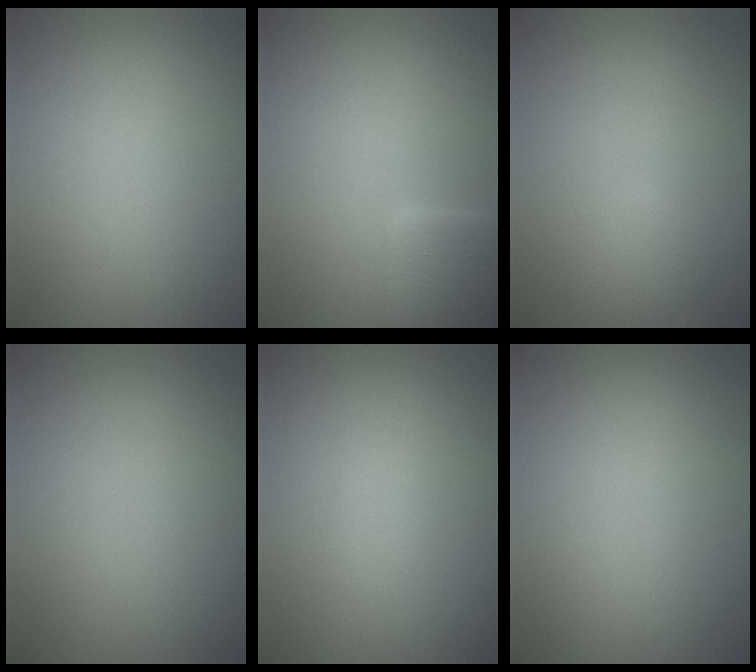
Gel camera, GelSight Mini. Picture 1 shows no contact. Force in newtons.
{"total": 3.6, "press": 3.6, "slide": 0.3}
{"total": 1.2, "press": 1.2, "slide": 0.1}
{"total": 0.0}
{"total": 0.6, "press": 0.6, "slide": 0.1}
{"total": 0.0}